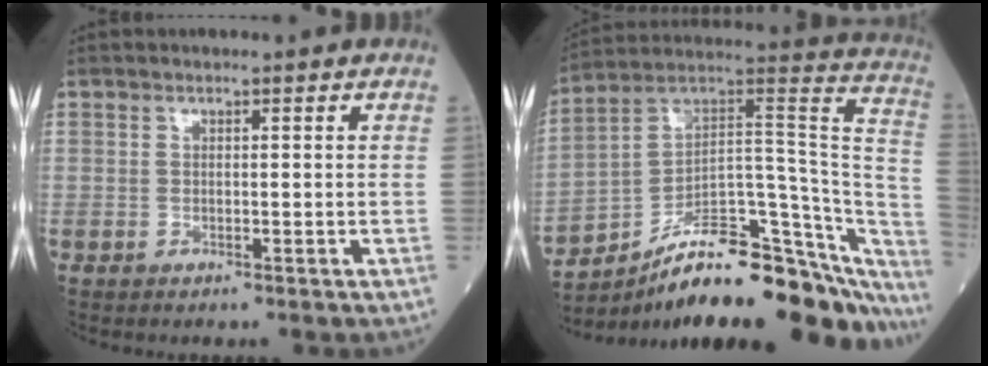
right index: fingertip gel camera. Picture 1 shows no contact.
{"total": 29.2, "force": [-21.9, 7.4, 17.9], "torque": [-0.179, 0.044, -0.323]}